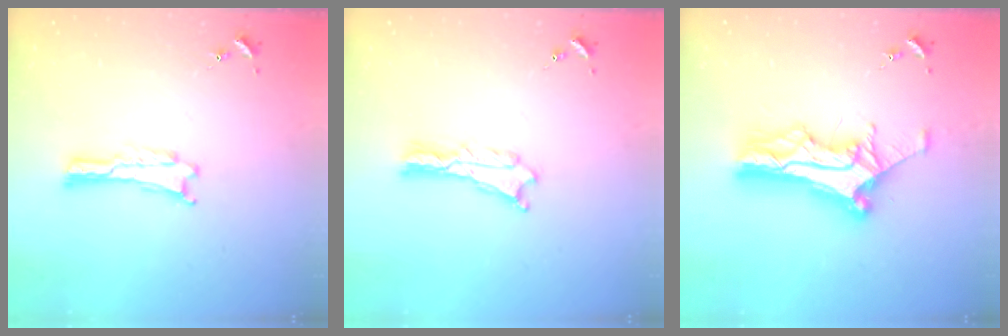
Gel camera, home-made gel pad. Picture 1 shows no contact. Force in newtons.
{"total": 1.1, "press": 1.1, "slide": 0.2}
{"total": 11.5, "press": 11.5, "slide": 0.8}